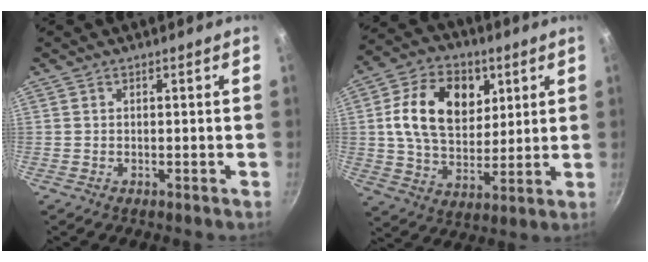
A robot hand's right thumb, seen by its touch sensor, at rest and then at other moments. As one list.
[{"total": 17.3, "force": [4.9, 12.1, 11.3], "torque": [-0.169, -0.008, 0.078]}]